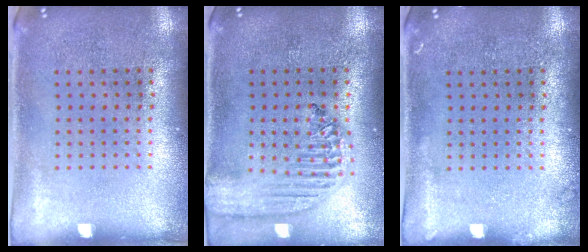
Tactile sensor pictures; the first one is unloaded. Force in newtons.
{"total": 2.2, "press": 1.9, "slide": 1.1}
{"total": 0.5, "press": 0.5, "slide": 0.1}